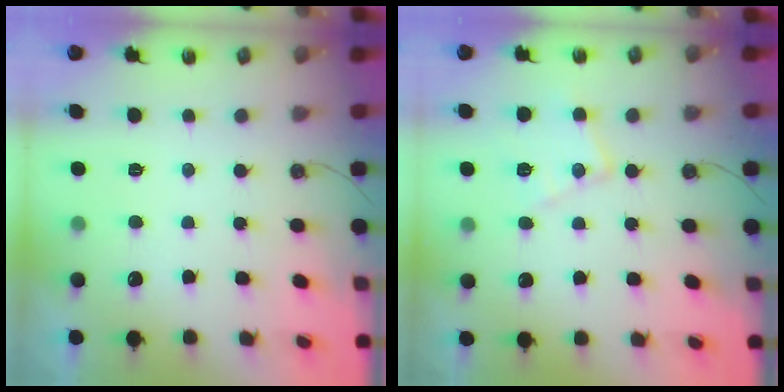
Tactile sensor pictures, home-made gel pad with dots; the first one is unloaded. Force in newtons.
{"total": 12.3, "press": 12.3, "slide": 0.7}